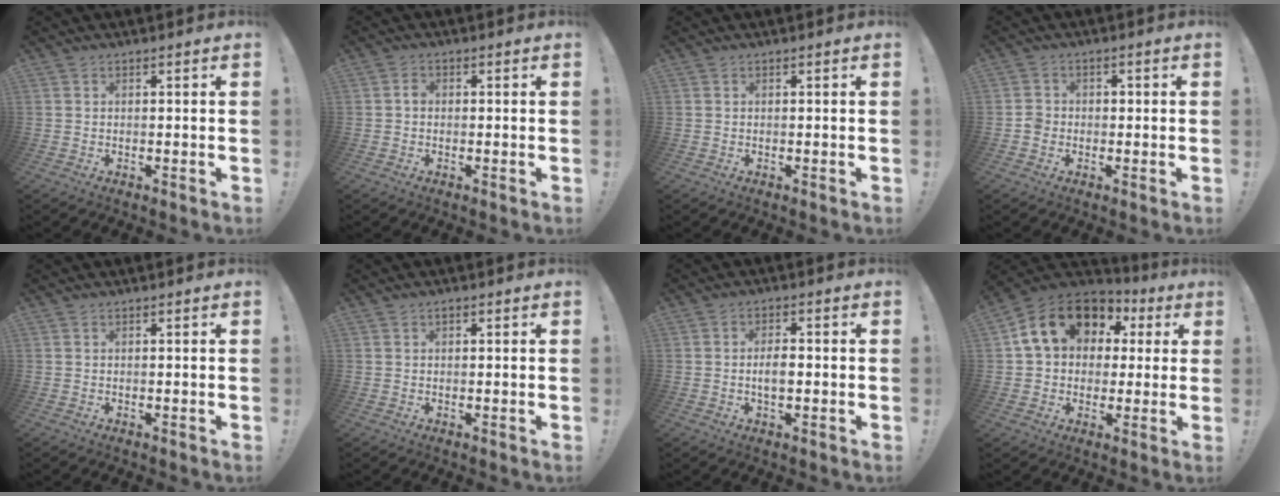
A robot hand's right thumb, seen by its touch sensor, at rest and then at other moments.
{"total": 1.5, "force": [-0.5, 1.1, 0.9], "torque": [-0.014, 0.006, -0.010]}
{"total": 0.0}
{"total": 3.4, "force": [-1.3, 2.9, 1.2], "torque": [-0.014, 0.011, -0.024]}
{"total": 0.0}
{"total": 0.7, "force": [0.3, 0.5, 0.4], "torque": [-0.010, 0.003, 0.004]}
{"total": 4.2, "force": [-0.6, 1.9, 3.7], "torque": [-0.060, 0.002, -0.017]}
{"total": 17.3, "force": [6.5, 12.0, 10.5], "torque": [-0.166, -0.009, 0.120]}